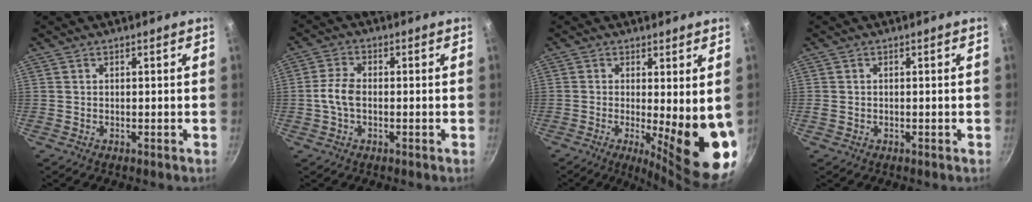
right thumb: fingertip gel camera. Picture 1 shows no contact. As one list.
[{"total": 4.9, "force": [-0.7, 3.0, 3.9], "torque": [-0.080, 0.018, -0.019]}, {"total": 14.0, "force": [-1.6, 3.8, 13.4], "torque": [-0.162, -0.027, -0.015]}, {"total": 1.0, "force": [-0.3, 0.8, 0.4], "torque": [-0.009, 0.001, -0.004]}]